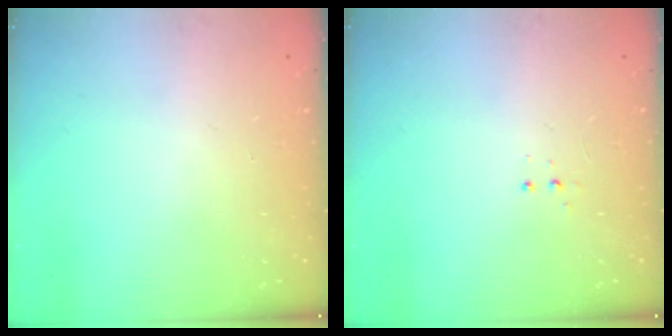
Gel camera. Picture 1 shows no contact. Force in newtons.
{"total": 3.3, "press": 3.2, "slide": 0.7}